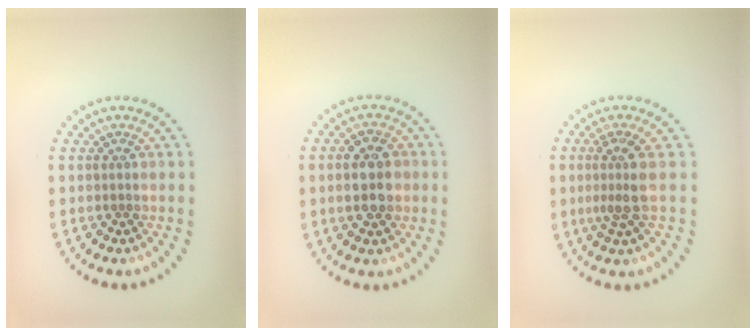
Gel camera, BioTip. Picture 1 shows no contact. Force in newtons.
{"total": 3.8, "press": 3.8, "slide": 0.2}
{"total": 2.6, "press": 2.0, "slide": 1.7}